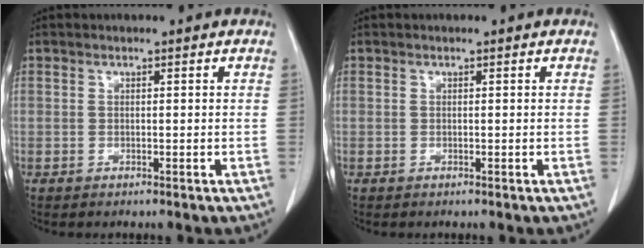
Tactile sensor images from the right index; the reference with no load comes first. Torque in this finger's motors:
{"motor_torque": [0.00, 0.00, 0.00, 0.00]}